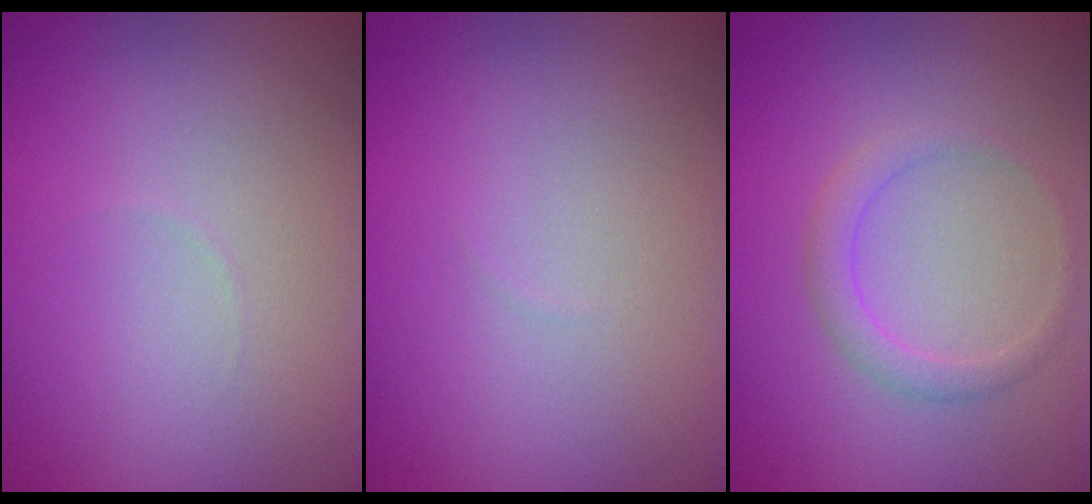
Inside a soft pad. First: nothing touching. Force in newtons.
{"total": 0.0}
{"total": 1.8, "press": 1.8, "slide": 0.0}